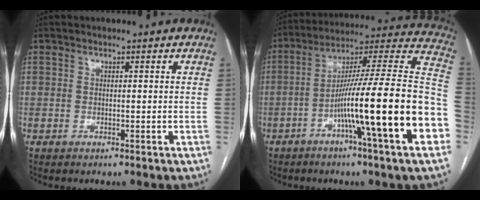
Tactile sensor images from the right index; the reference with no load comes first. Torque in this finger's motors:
{"motor_torque": [2.14, 0.00, 1.05, 0.21]}